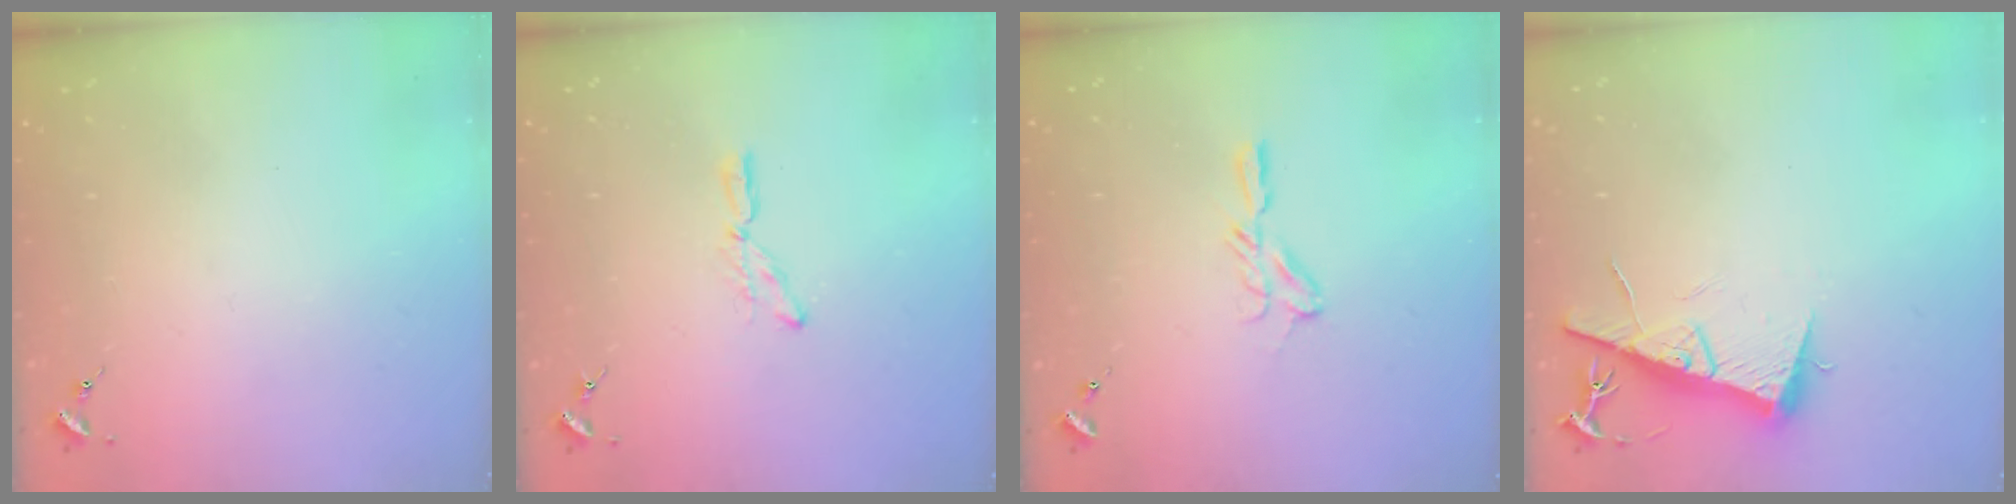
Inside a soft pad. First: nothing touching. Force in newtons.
{"total": 6.5, "press": 6.5, "slide": 0.4}
{"total": 6.9, "press": 6.9, "slide": 0.6}
{"total": 10.7, "press": 10.6, "slide": 0.8}